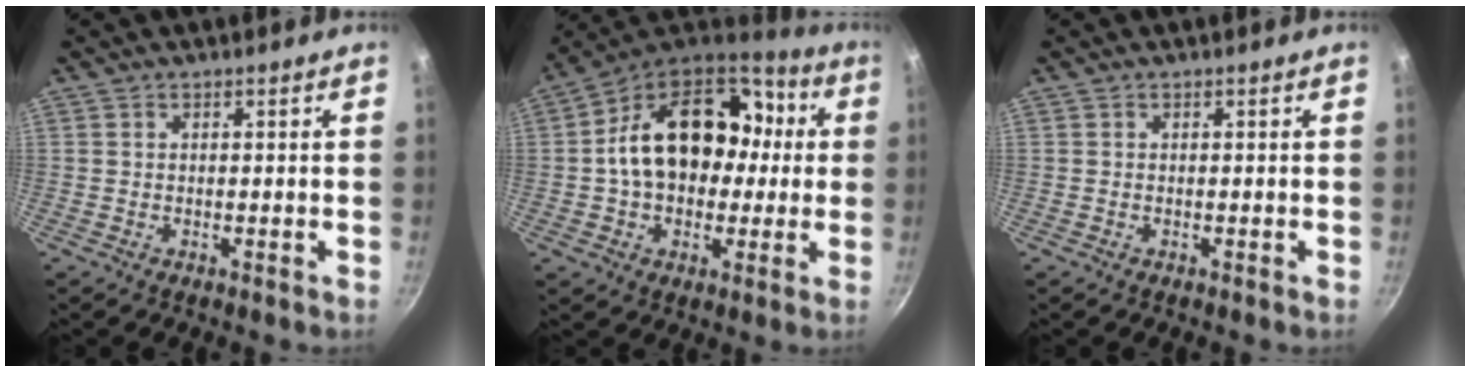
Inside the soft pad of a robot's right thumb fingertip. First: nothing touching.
{"total": 21.8, "force": [1.2, 14.9, 15.8], "torque": [-0.225, 0.040, 0.016]}
{"total": 0.0}